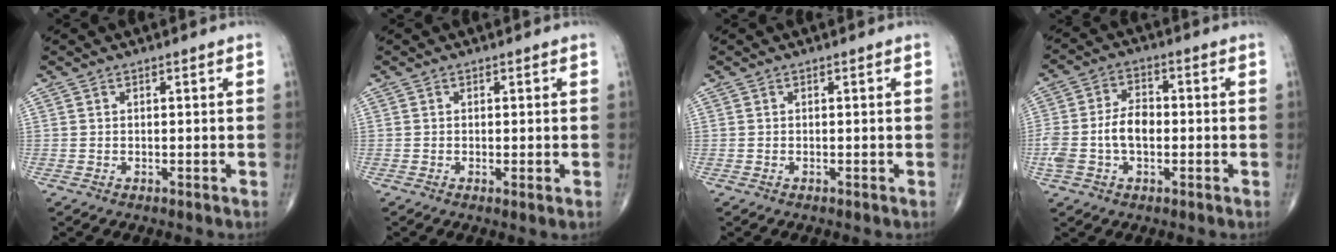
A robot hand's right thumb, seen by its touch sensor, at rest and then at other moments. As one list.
[{"total": 1.2, "force": [-0.2, 0.1, 1.2], "torque": [-0.027, -0.006, -0.005]}, {"total": 0.0}, {"total": 8.9, "force": [-1.1, 5.5, 6.9], "torque": [-0.143, 0.027, -0.023]}]